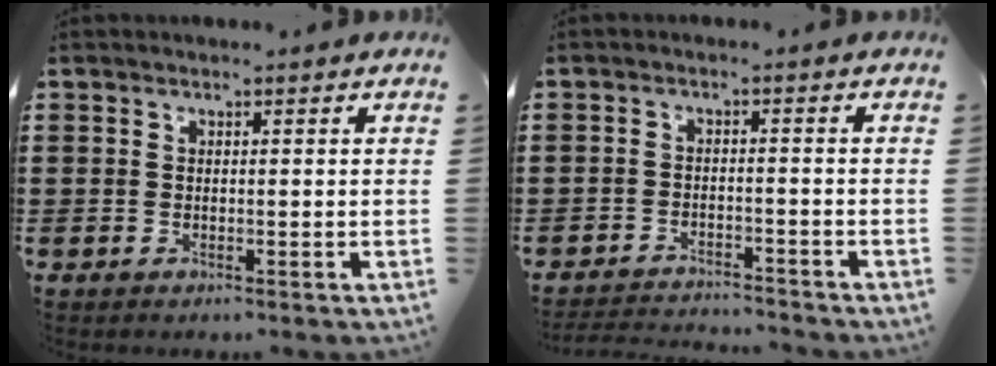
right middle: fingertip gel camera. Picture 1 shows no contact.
{"total": 2.9, "force": [-2.9, 0.1, 0.2], "torque": [-0.008, 0.001, -0.061]}